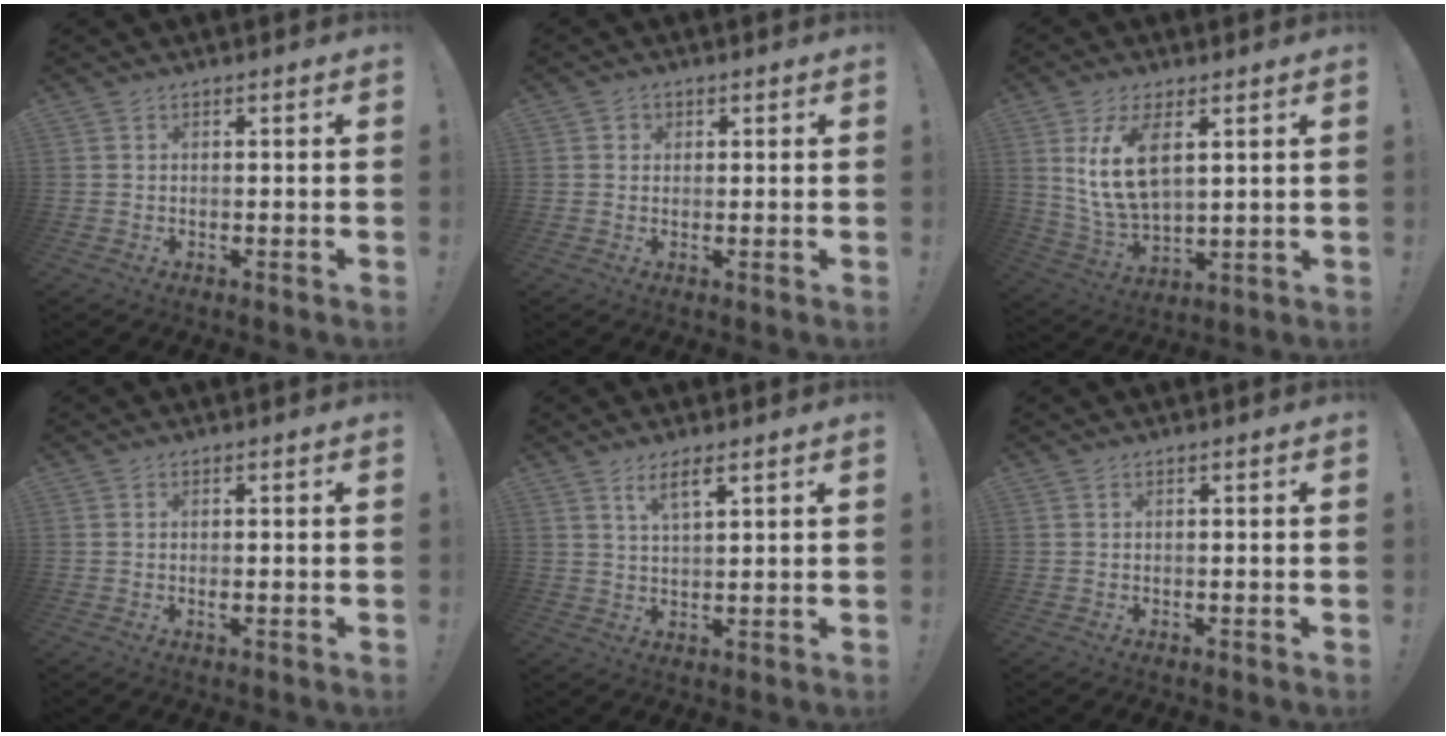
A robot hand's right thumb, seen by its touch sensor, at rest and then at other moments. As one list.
[{"total": 1.8, "force": [0.5, 1.6, 0.5], "torque": [-0.005, 0.000, 0.007]}, {"total": 12.6, "force": [4.4, 6.5, 9.9], "torque": [-0.202, -0.013, 0.081]}, {"total": 0.6, "force": [-0.2, 0.2, 0.6], "torque": [-0.009, -0.002, -0.003]}, {"total": 5.0, "force": [3.1, 1.1, 3.7], "torque": [-0.067, -0.009, 0.052]}, {"total": 0.0}]